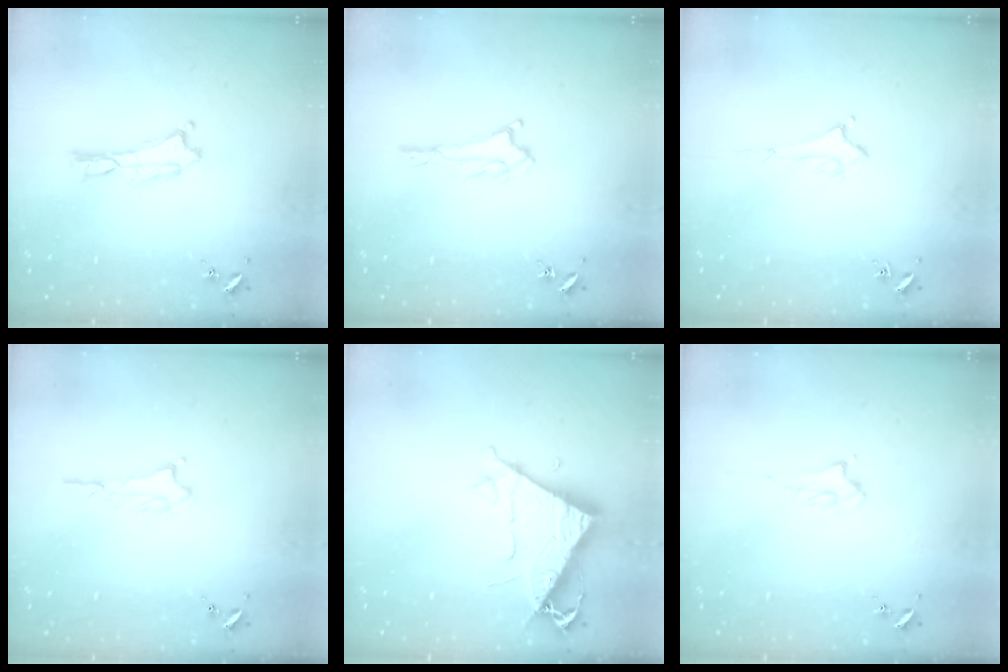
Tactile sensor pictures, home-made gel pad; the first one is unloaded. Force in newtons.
{"total": 1.7, "press": 1.7, "slide": 0.2}
{"total": 1.5, "press": 1.5, "slide": 0.2}
{"total": 1.8, "press": 1.8, "slide": 0.2}
{"total": 7.7, "press": 7.6, "slide": 1.2}
{"total": 2.0, "press": 1.9, "slide": 0.3}